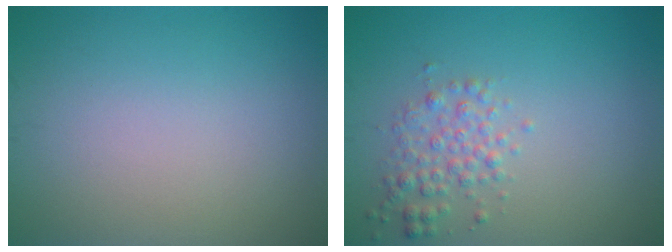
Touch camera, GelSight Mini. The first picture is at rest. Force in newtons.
{"total": 2.4, "press": 2.4, "slide": 0.0}